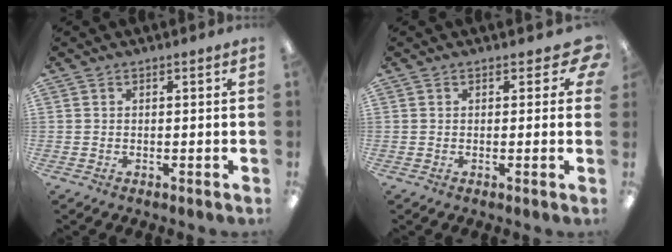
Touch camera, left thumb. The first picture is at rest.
{"total": 3.9, "force": [1.5, 2.5, 2.7], "torque": [-0.028, -0.001, 0.024]}